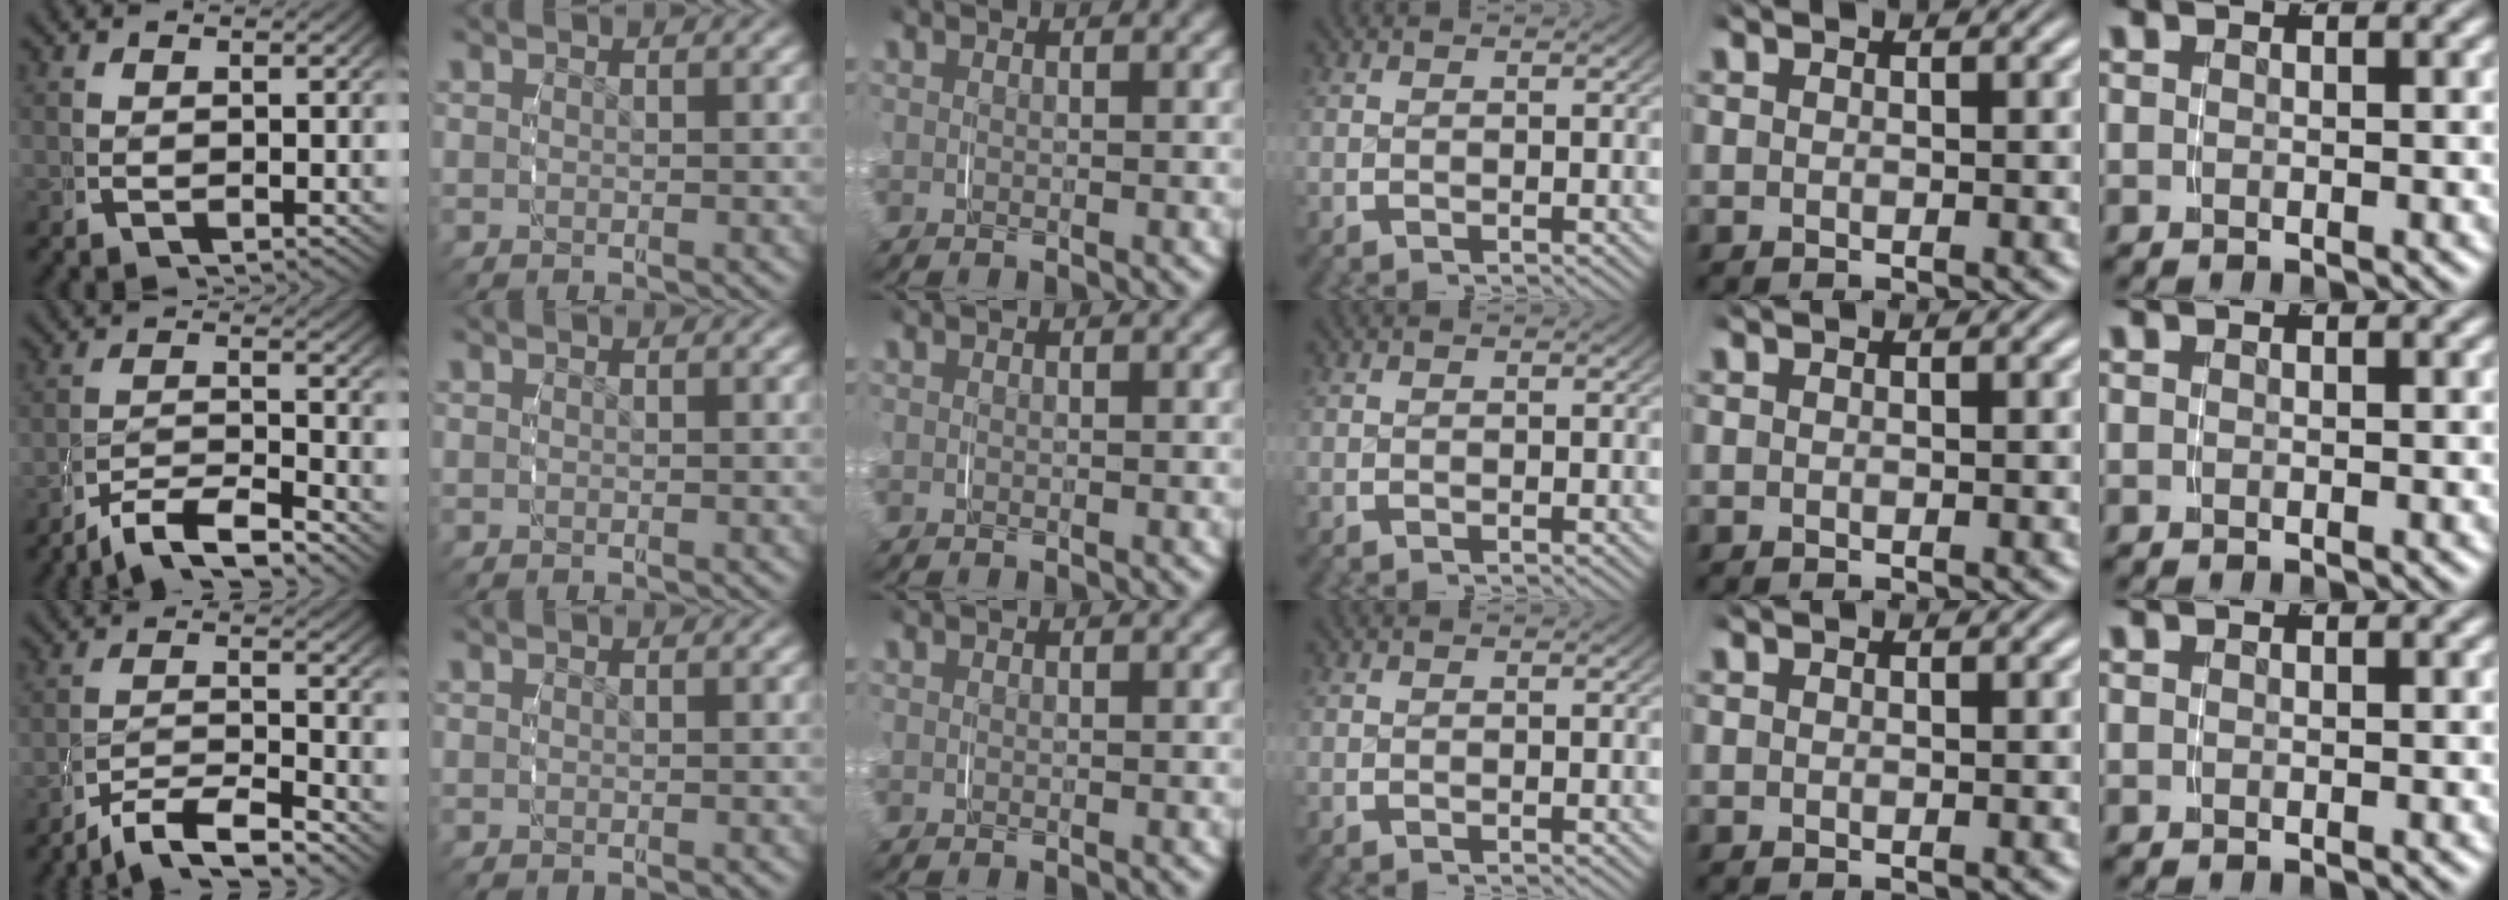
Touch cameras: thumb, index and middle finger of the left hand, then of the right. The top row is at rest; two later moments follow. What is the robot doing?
{"motion": "grasp_and_lifting", "object": "measuring cup"}